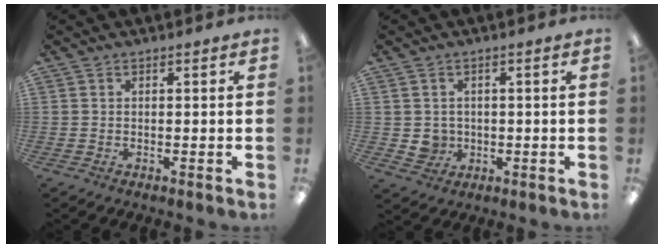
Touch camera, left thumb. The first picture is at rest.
{"total": 3.7, "force": [0.2, 3.6, 0.7], "torque": [-0.011, 0.004, 0.006]}